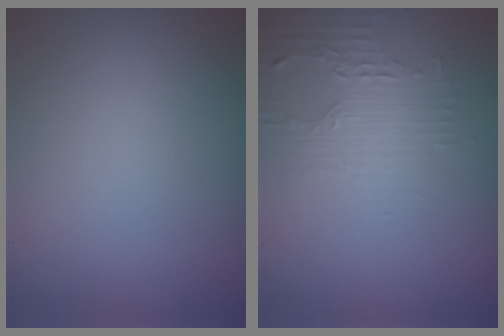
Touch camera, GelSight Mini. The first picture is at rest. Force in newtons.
{"total": 2.9, "press": 2.5, "slide": 1.5}